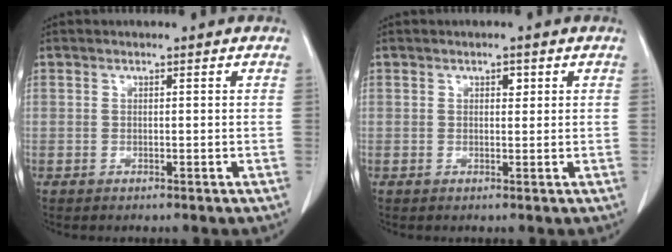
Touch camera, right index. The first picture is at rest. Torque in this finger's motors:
{"motor_torque": [0.02, 0.04, 0.00, 0.00]}